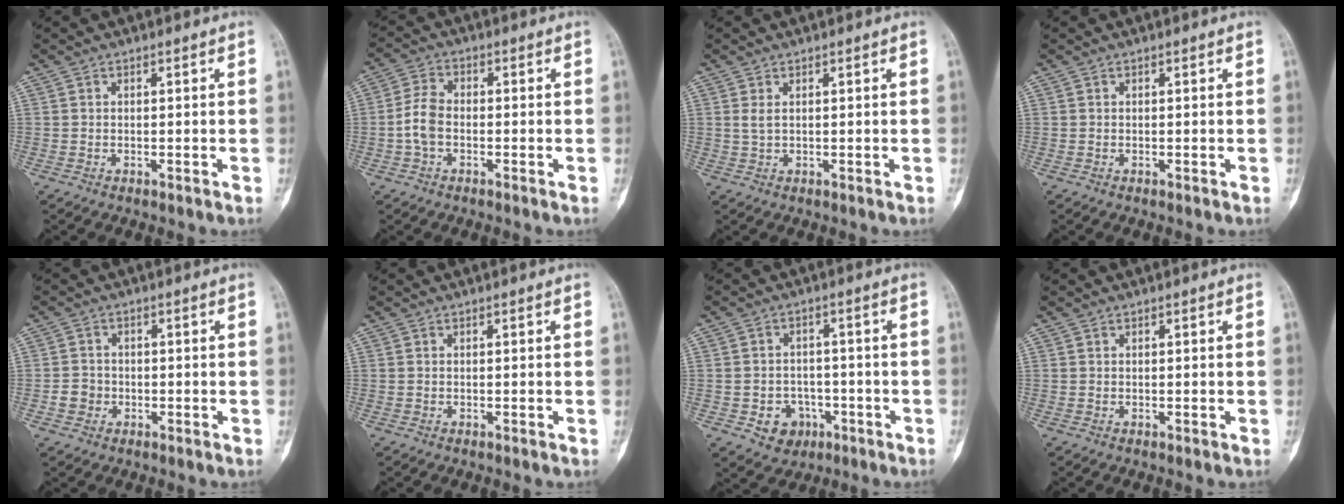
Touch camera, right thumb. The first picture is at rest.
{"total": 5.1, "force": [-1.2, 3.3, 3.7], "torque": [-0.080, 0.019, -0.029]}
{"total": 1.3, "force": [0.5, 0.5, 1.0], "torque": [-0.028, 0.004, 0.017]}
{"total": 0.0}
{"total": 2.8, "force": [-0.9, 2.6, 0.8], "torque": [-0.002, 0.011, -0.018]}
{"total": 0.0}
{"total": 6.3, "force": [-2.5, 5.3, 2.4], "torque": [-0.008, 0.020, -0.028]}
{"total": 0.0}